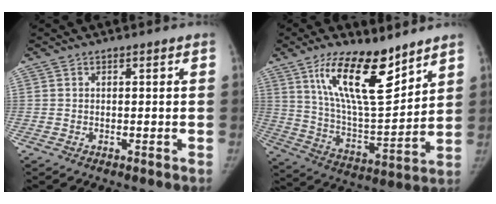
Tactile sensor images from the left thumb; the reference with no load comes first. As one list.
[{"total": 18.1, "force": [11.4, 6.1, 12.6], "torque": [-0.187, -0.071, 0.216]}]